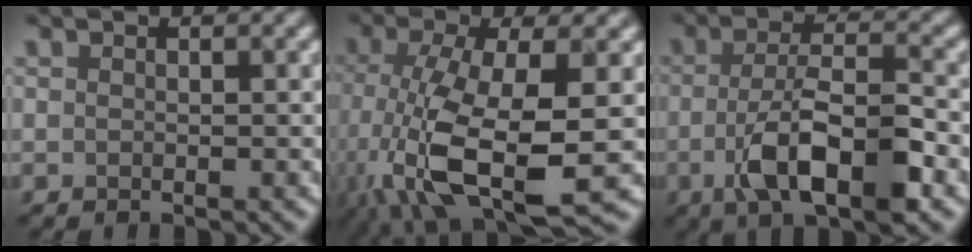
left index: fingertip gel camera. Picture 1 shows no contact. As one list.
[{"total": 11.1, "force": [-3.4, 4.1, 9.8], "torque": [-0.216, -0.032, -0.053]}, {"total": 7.8, "force": [-2.8, 2.6, 6.8], "torque": [-0.129, 0.000, -0.048]}]